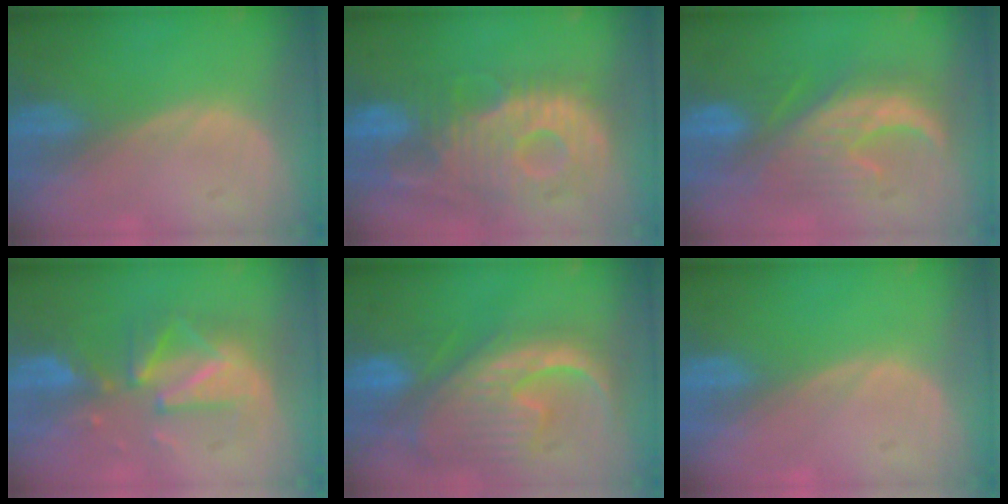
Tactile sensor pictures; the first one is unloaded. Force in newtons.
{"total": 12.5, "press": 10.9, "slide": 6.0}
{"total": 9.1, "press": 9.1, "slide": 0.5}
{"total": 7.9, "press": 7.9, "slide": 0.6}
{"total": 13.0, "press": 11.1, "slide": 6.7}
{"total": 0.0}